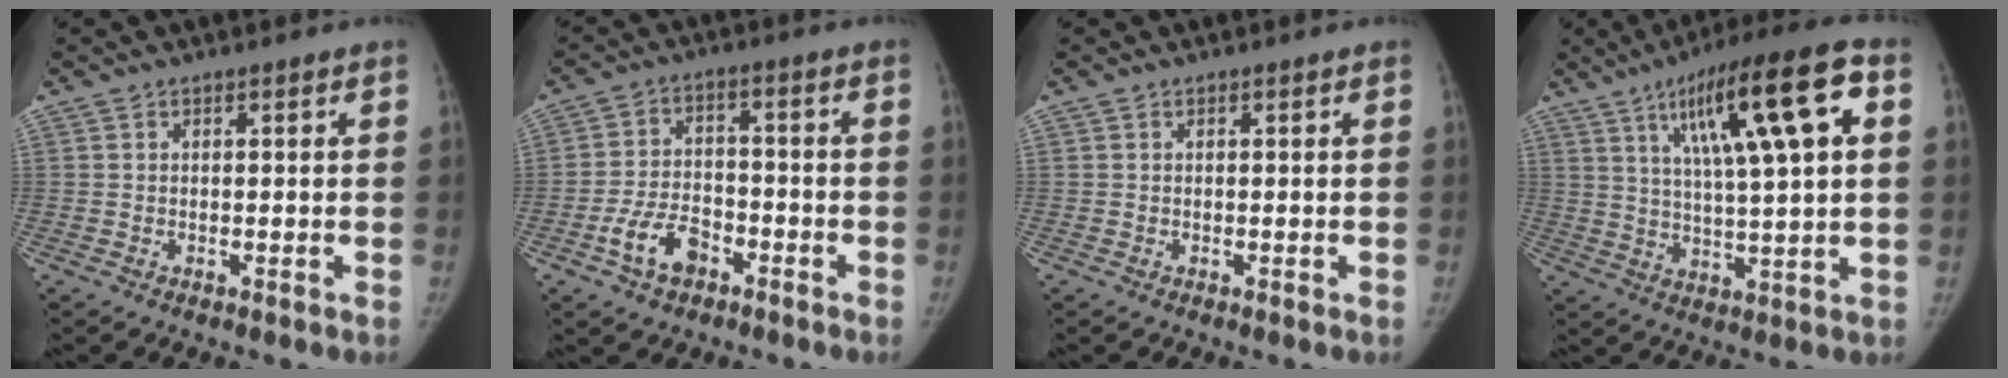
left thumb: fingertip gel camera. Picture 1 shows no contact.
{"total": 7.8, "force": [-4.3, 4.8, 4.3], "torque": [-0.074, 0.029, -0.077]}
{"total": 0.0}
{"total": 19.4, "force": [6.9, 3.8, 17.8], "torque": [-0.278, 0.006, 0.107]}